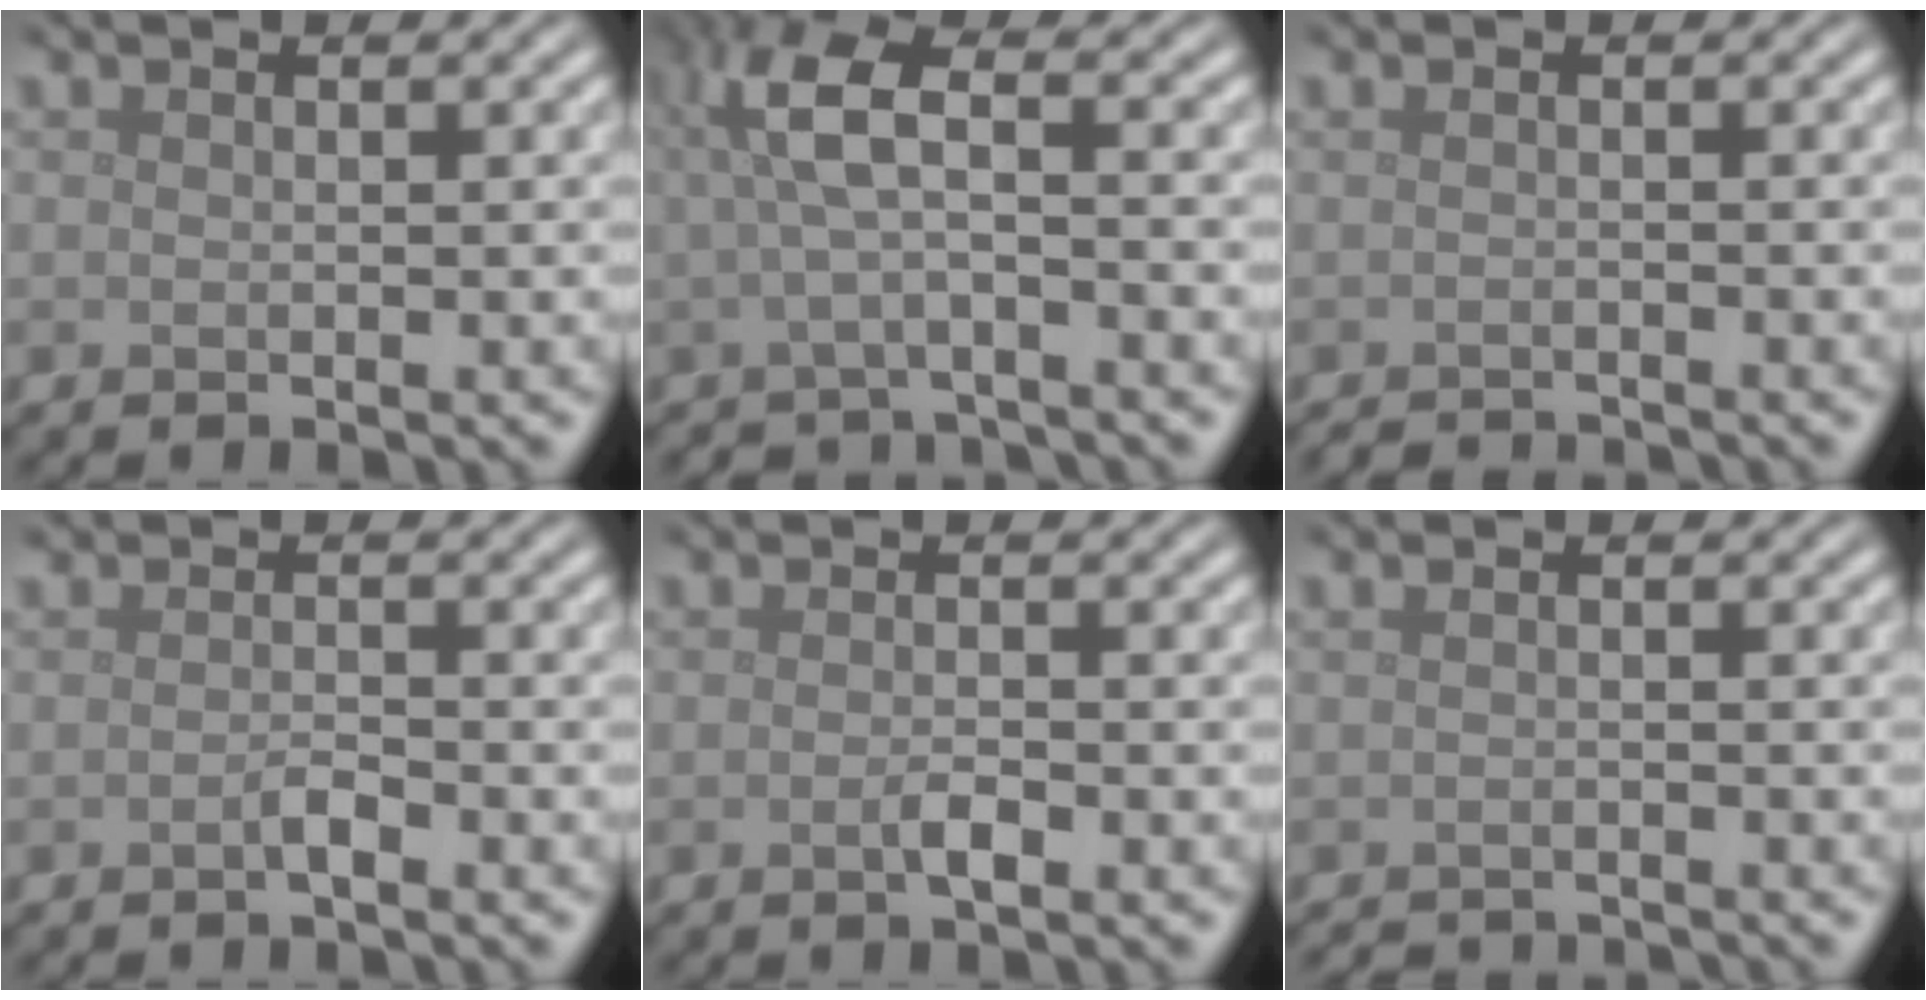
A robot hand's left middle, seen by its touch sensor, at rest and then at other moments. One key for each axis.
{"total": 4.2, "fx": -0.4, "fy": 1.2, "fz": 4.0, "tx": -0.085, "ty": 0.001, "tz": -0.014}
{"total": 2.0, "fx": -1.8, "fy": 0.3, "fz": 0.6, "tx": -0.003, "ty": -0.008, "tz": -0.033}
{"total": 1.0, "fx": -0.6, "fy": 0.2, "fz": 0.7, "tx": -0.016, "ty": 0.001, "tz": -0.010}
{"total": 1.2, "fx": -0.5, "fy": 0.3, "fz": 1.1, "tx": -0.021, "ty": -0.001, "tz": -0.010}
{"total": 2.5, "fx": -2.4, "fy": 0.4, "fz": 0.8, "tx": -0.008, "ty": -0.011, "tz": -0.041}